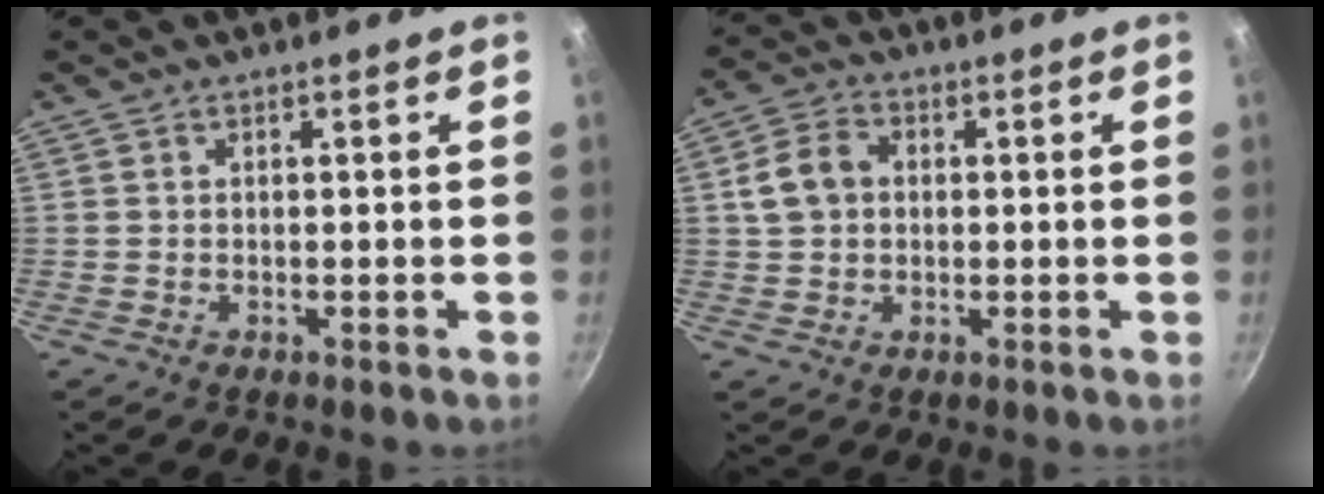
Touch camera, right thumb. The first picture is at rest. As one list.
[{"total": 7.1, "force": [0.9, 5.5, 4.3], "torque": [-0.067, 0.016, 0.007]}]